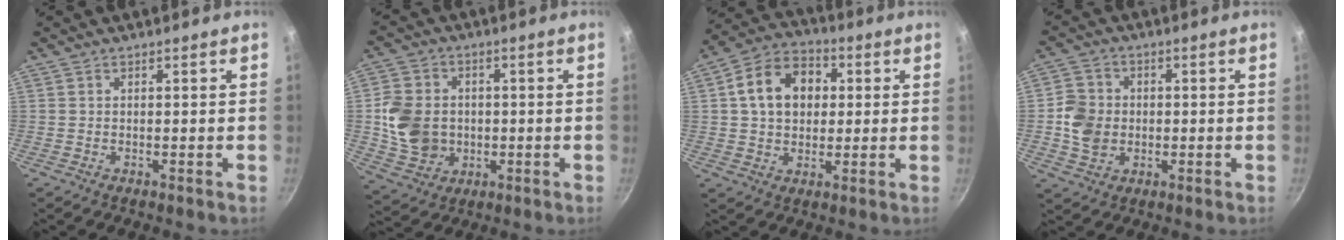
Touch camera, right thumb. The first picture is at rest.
{"total": 11.6, "force": [-0.3, 9.8, 6.2], "torque": [-0.097, 0.004, 0.001]}
{"total": 12.7, "force": [2.3, 9.6, 8.0], "torque": [-0.108, 0.021, 0.025]}
{"total": 7.6, "force": [-0.5, 6.6, 3.7], "torque": [-0.052, 0.008, -0.015]}